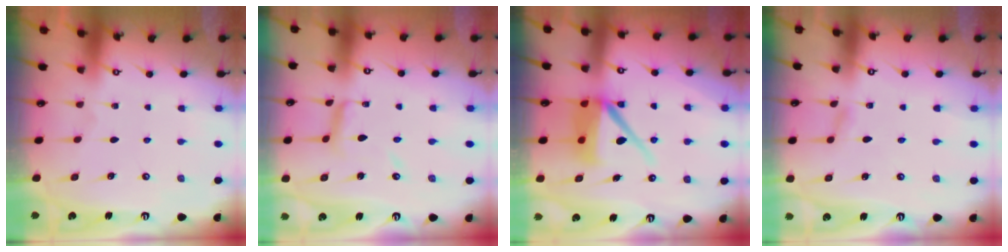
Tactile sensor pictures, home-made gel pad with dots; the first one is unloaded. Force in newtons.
{"total": 7.3, "press": 7.3, "slide": 0.2}
{"total": 10.0, "press": 9.9, "slide": 1.3}
{"total": 2.1, "press": 2.0, "slide": 0.2}